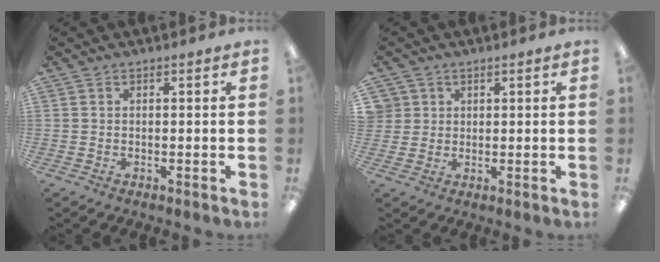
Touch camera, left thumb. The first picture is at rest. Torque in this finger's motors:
{"motor_torque": [-0.02, -0.02, 0.02, 0.00, 0.00]}